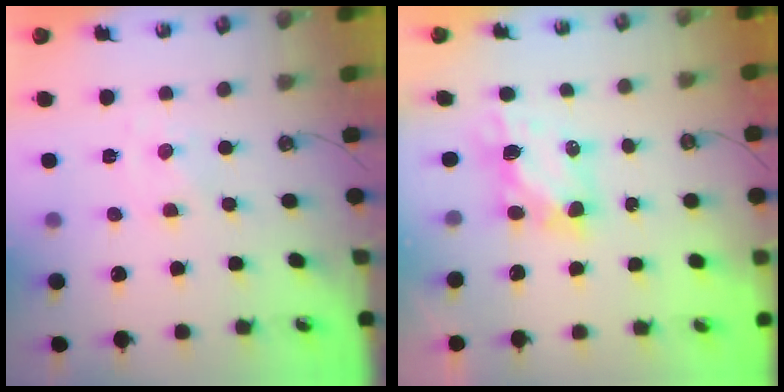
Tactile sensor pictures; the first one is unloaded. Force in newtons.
{"total": 5.5, "press": 5.5, "slide": 0.3}